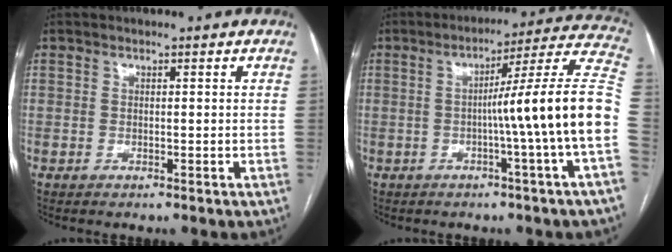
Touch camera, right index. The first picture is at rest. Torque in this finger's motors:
{"motor_torque": [1.67, -0.18, 0.82, 0.16]}